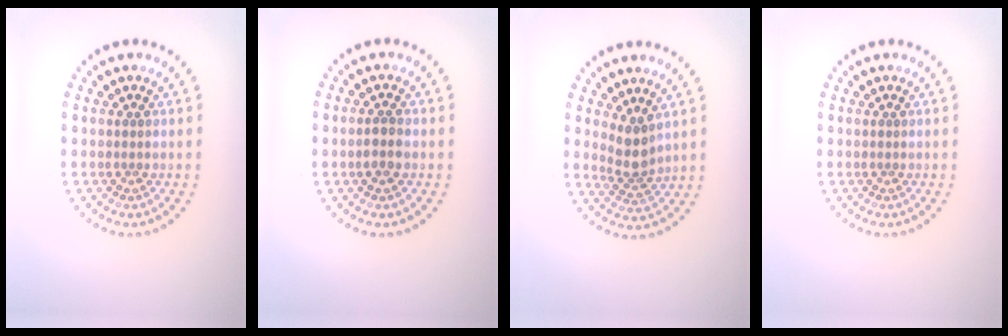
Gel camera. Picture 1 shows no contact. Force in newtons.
{"total": 1.8, "press": 1.7, "slide": 0.6}
{"total": 2.7, "press": 2.2, "slide": 1.6}
{"total": 0.0}